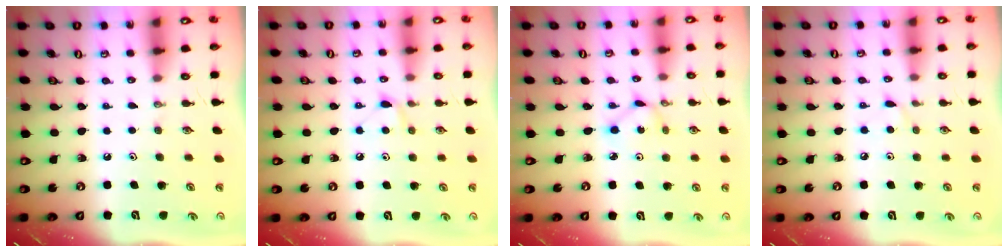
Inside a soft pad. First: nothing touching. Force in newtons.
{"total": 6.9, "press": 6.8, "slide": 0.7}
{"total": 1.9, "press": 1.9, "slide": 0.1}
{"total": 3.8, "press": 3.8, "slide": 0.3}